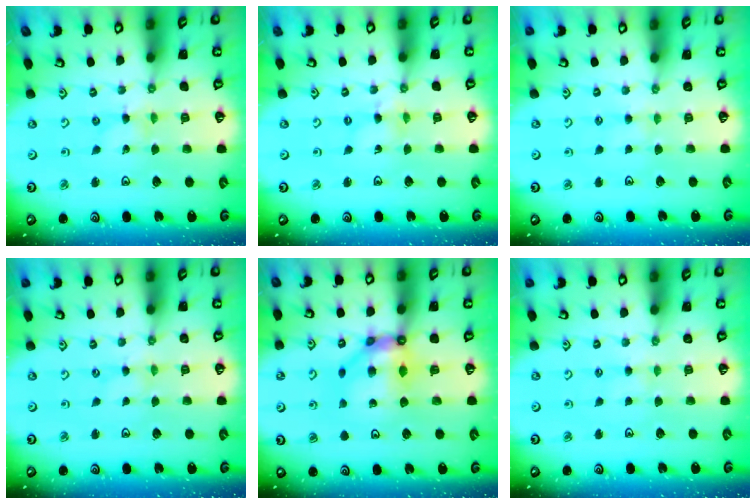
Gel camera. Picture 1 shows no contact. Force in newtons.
{"total": 2.0, "press": 2.0, "slide": 0.2}
{"total": 2.1, "press": 2.0, "slide": 0.4}
{"total": 0.0}
{"total": 9.9, "press": 9.9, "slide": 1.2}
{"total": 2.1, "press": 2.0, "slide": 0.4}